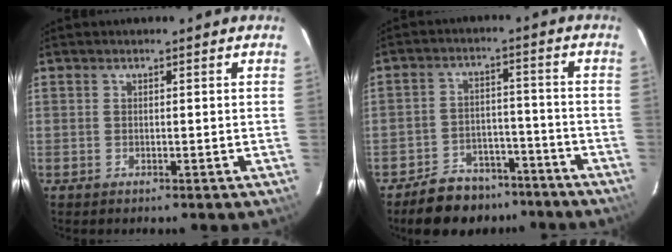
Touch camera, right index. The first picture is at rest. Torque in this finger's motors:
{"motor_torque": [-0.14, -0.25, -0.59, -0.21]}